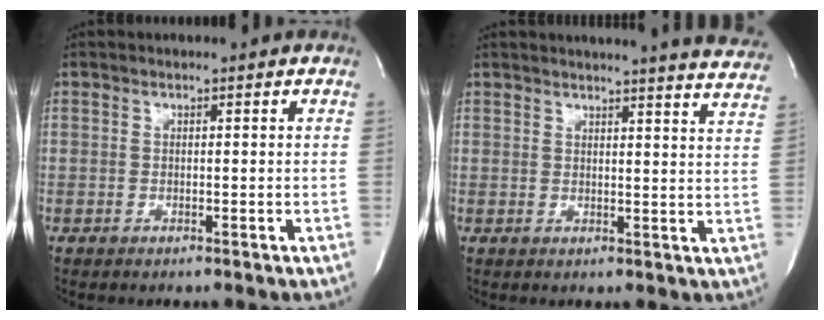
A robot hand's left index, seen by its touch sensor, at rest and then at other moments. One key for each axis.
{"total": 18.5, "fx": 17.7, "fy": 0.3, "fz": 5.5, "tx": -0.077, "ty": -0.069, "tz": 0.191}